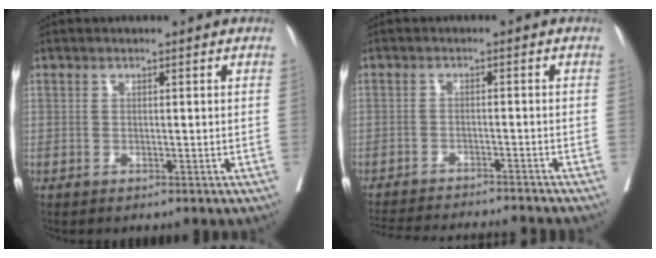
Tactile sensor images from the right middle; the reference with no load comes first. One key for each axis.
{"total": 14.2, "fx": -13.4, "fy": 0.9, "fz": 4.5, "tx": -0.077, "ty": -0.013, "tz": -0.186}